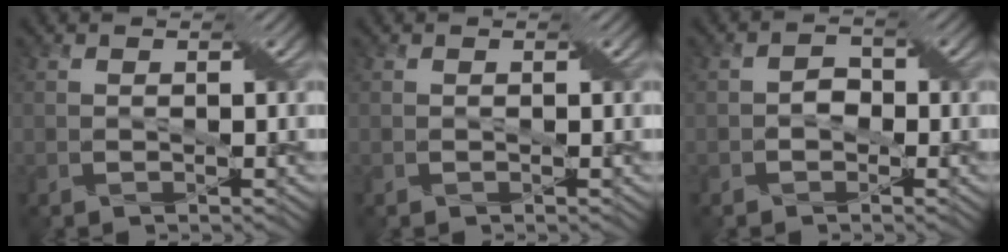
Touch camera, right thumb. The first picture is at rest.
{"total": 0.0}
{"total": 1.7, "force": [-0.7, 1.3, 0.8], "torque": [-0.017, 0.005, -0.017]}